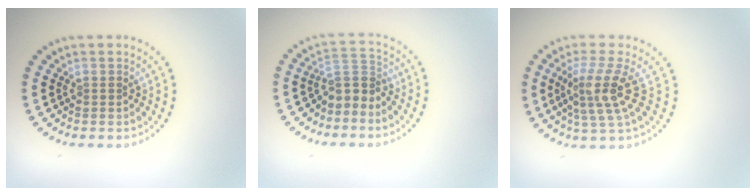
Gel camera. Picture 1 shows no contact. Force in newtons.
{"total": 2.4, "press": 1.8, "slide": 1.7}
{"total": 4.0, "press": 2.9, "slide": 2.8}